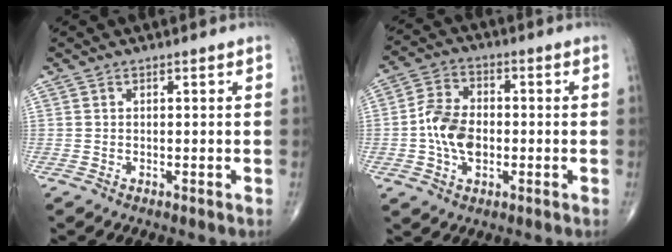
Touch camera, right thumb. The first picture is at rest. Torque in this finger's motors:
{"motor_torque": [1.48, 1.43, 1.08, -0.22, 0.09]}